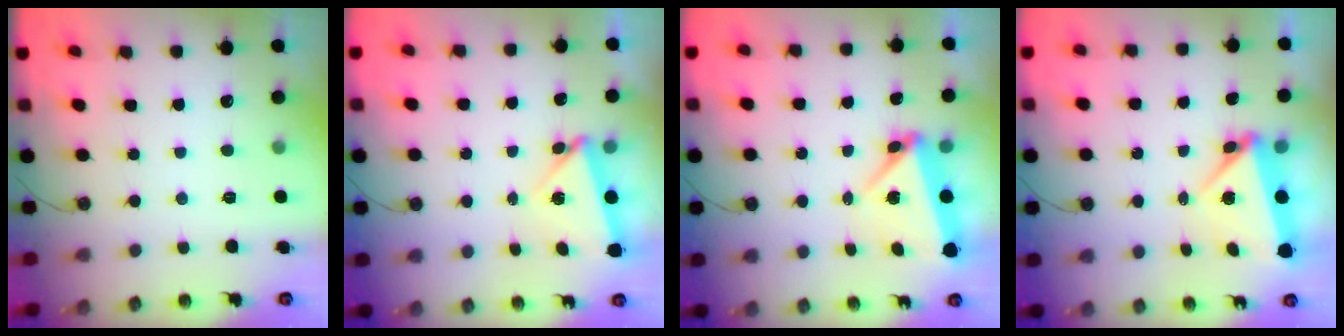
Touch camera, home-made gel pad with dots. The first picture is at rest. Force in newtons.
{"total": 5.6, "press": 5.5, "slide": 0.8}
{"total": 6.7, "press": 5.1, "slide": 4.3}
{"total": 6.0, "press": 5.6, "slide": 2.3}